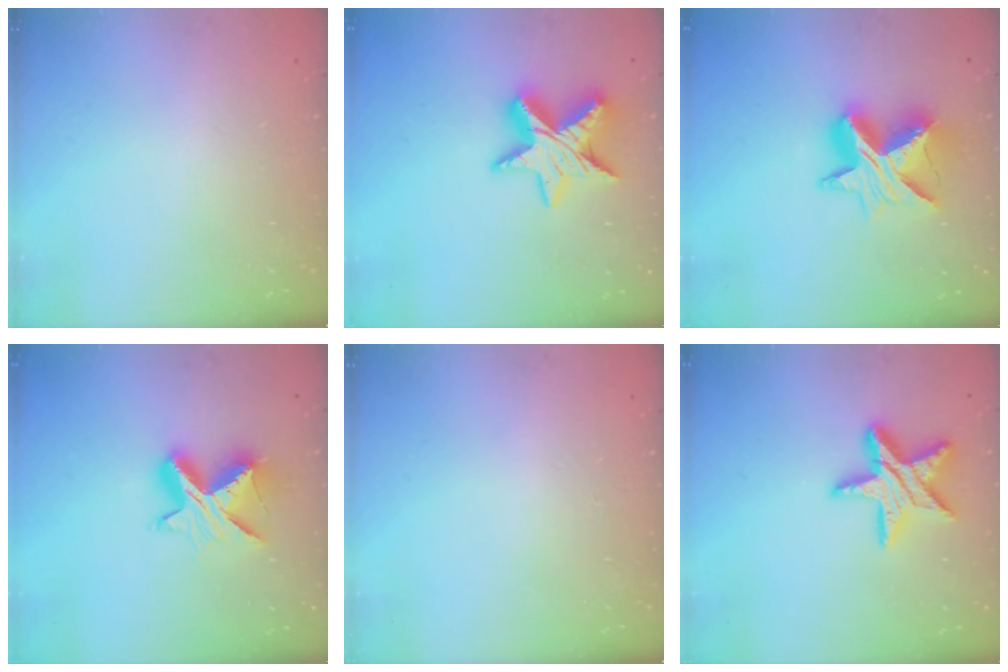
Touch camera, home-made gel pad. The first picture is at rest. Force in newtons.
{"total": 13.4, "press": 13.3, "slide": 1.0}
{"total": 13.8, "press": 13.7, "slide": 0.9}
{"total": 10.3, "press": 10.3, "slide": 0.6}
{"total": 0.0}
{"total": 15.6, "press": 15.5, "slide": 1.3}